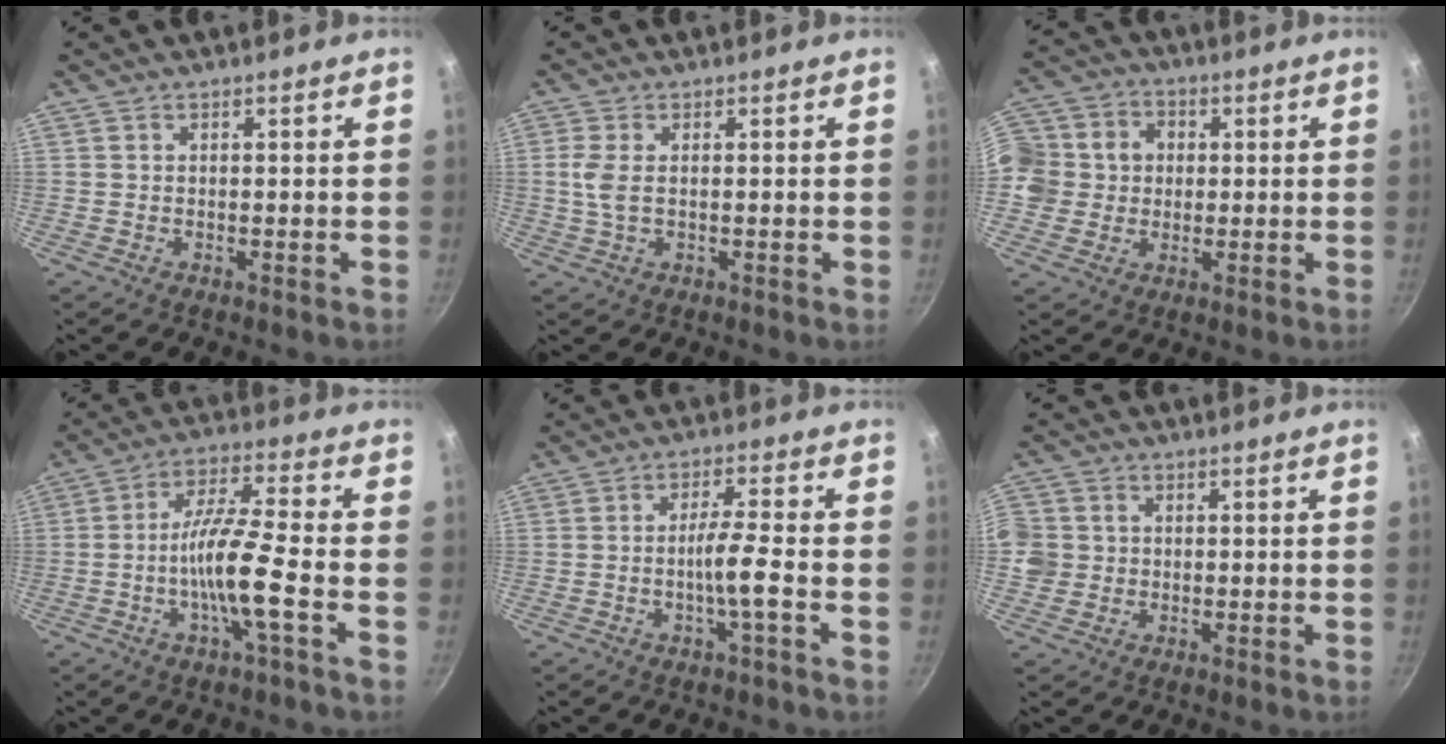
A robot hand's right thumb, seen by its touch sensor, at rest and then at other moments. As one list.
[{"total": 3.7, "force": [0.4, 1.7, 3.2], "torque": [-0.075, 0.002, 0.007]}, {"total": 13.6, "force": [0.8, 12.3, 5.5], "torque": [-0.105, 0.028, 0.004]}, {"total": 10.9, "force": [-3.2, 0.9, 10.3], "torque": [-0.192, 0.030, -0.070]}, {"total": 5.6, "force": [-1.8, -0.1, 5.3], "torque": [-0.102, 0.020, -0.034]}, {"total": 7.4, "force": [-0.3, 7.0, 2.5], "torque": [-0.052, 0.013, -0.014]}]